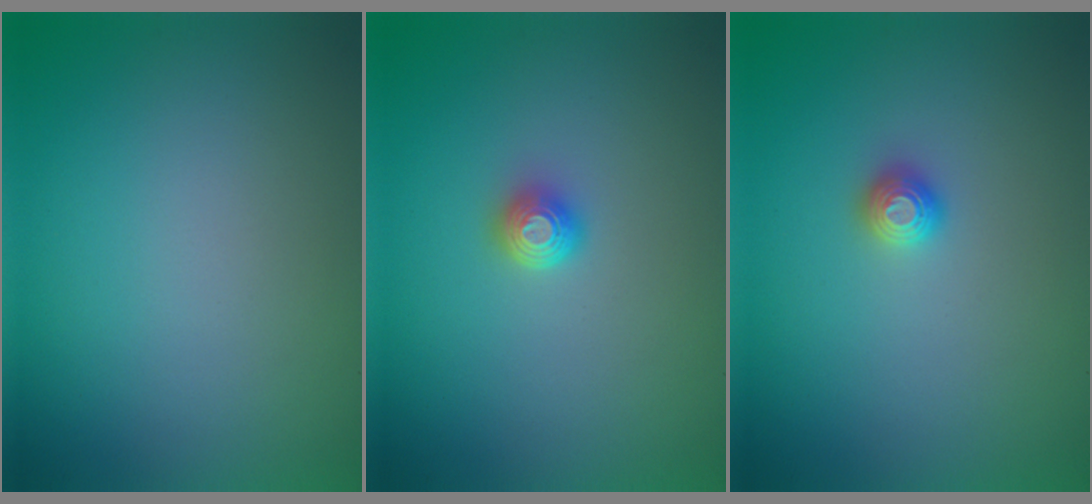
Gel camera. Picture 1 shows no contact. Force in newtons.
{"total": 1.6, "press": 1.3, "slide": 0.9}
{"total": 1.1, "press": 1.1, "slide": 0.1}